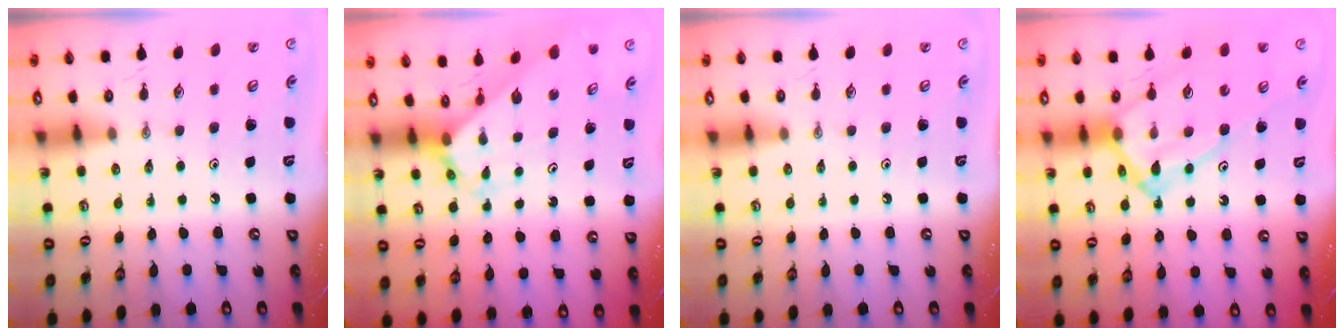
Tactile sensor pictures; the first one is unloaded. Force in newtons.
{"total": 2.1, "press": 2.1, "slide": 0.2}
{"total": 0.0}
{"total": 15.3, "press": 15.2, "slide": 1.5}